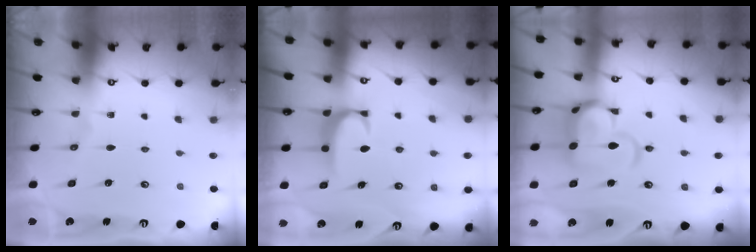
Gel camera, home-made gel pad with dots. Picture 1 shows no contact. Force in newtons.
{"total": 1.8, "press": 1.8, "slide": 0.5}
{"total": 9.5, "press": 9.4, "slide": 1.2}